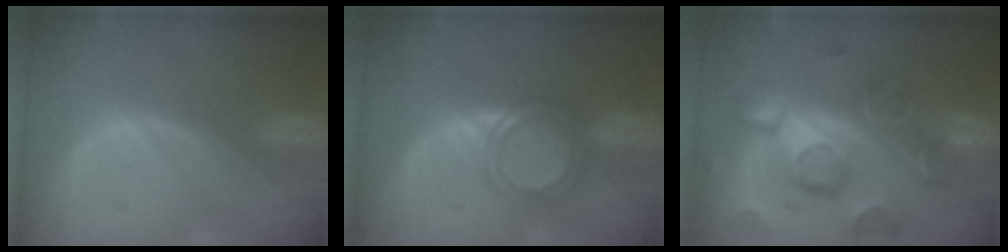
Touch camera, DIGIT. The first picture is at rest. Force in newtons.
{"total": 4.9, "press": 4.4, "slide": 2.1}
{"total": 12.4, "press": 10.7, "slide": 6.2}